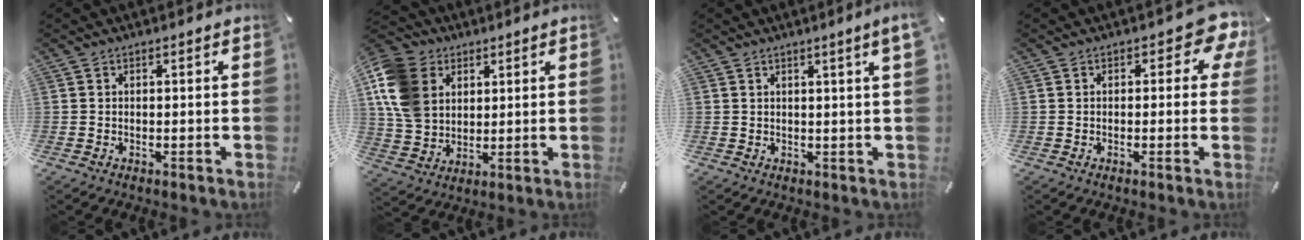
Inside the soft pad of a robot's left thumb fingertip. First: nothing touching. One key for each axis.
{"total": 13.9, "fx": 4.5, "fy": 11.2, "fz": 6.9, "tx": -0.190, "ty": -0.003, "tz": 0.082}
{"total": 2.4, "fx": 1.4, "fy": 0.0, "fz": 1.9, "tx": -0.039, "ty": 0.000, "tz": 0.025}
{"total": 6.1, "fx": 2.1, "fy": 3.4, "fz": 4.6, "tx": -0.051, "ty": -0.008, "tz": 0.032}